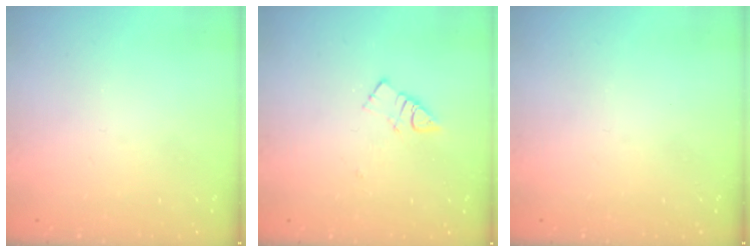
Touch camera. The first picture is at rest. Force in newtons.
{"total": 4.8, "press": 4.7, "slide": 0.8}
{"total": 0.0}